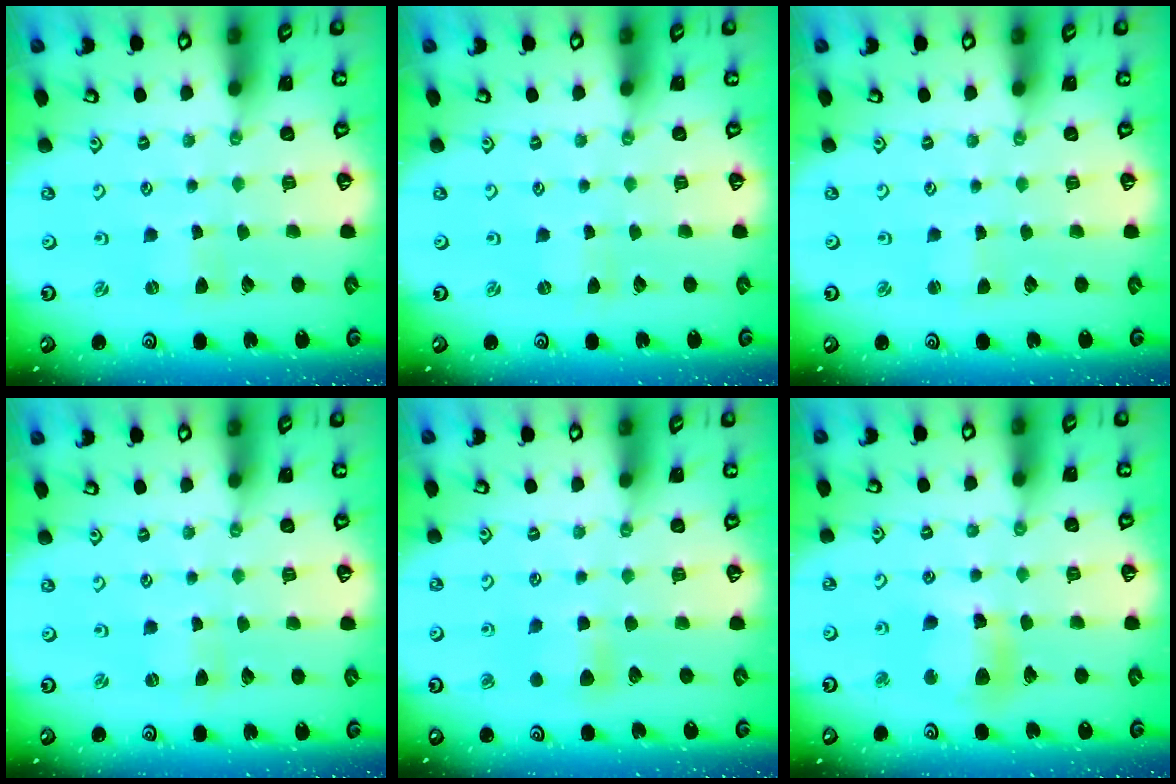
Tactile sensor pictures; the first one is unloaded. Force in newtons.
{"total": 0.0}
{"total": 1.1, "press": 1.1, "slide": 0.1}
{"total": 0.0}
{"total": 6.3, "press": 6.2, "slide": 1.1}
{"total": 10.5, "press": 10.3, "slide": 2.1}